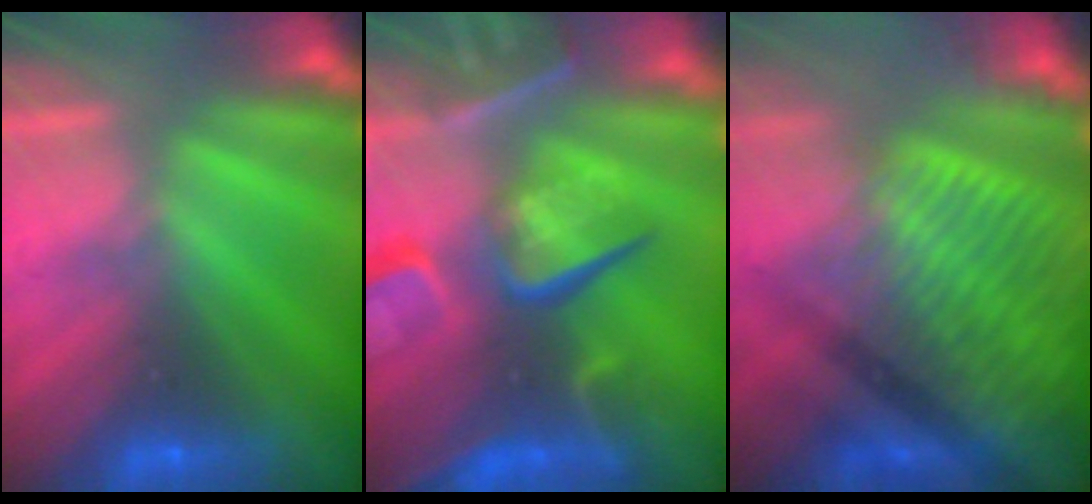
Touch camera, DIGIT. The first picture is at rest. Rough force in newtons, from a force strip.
{"total": 8.9}
{"total": 3.6}